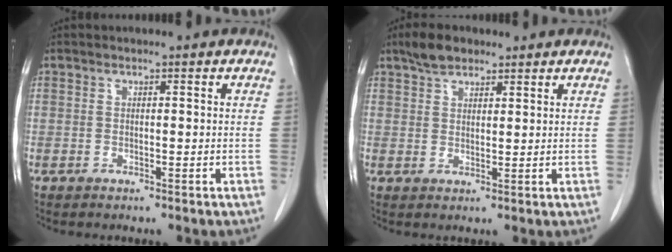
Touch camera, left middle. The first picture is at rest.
{"total": 4.2, "force": [3.3, 1.9, 1.9], "torque": [-0.044, 0.009, 0.061]}